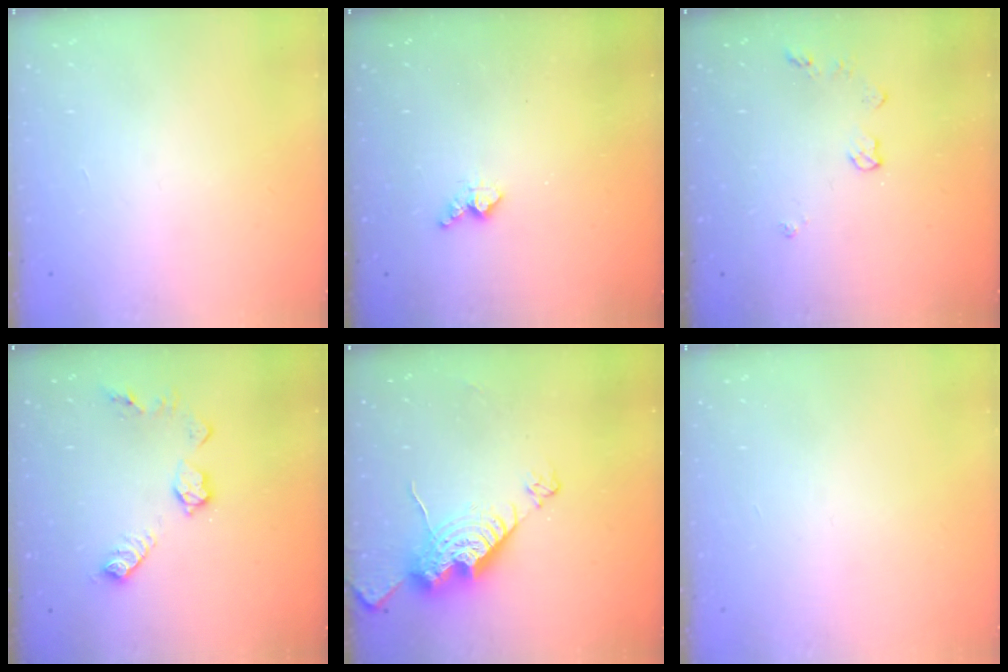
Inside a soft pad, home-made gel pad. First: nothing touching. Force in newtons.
{"total": 4.0, "press": 4.0, "slide": 0.6}
{"total": 5.2, "press": 5.1, "slide": 0.8}
{"total": 10.1, "press": 10.1, "slide": 0.6}
{"total": 14.3, "press": 14.2, "slide": 1.2}
{"total": 0.0}